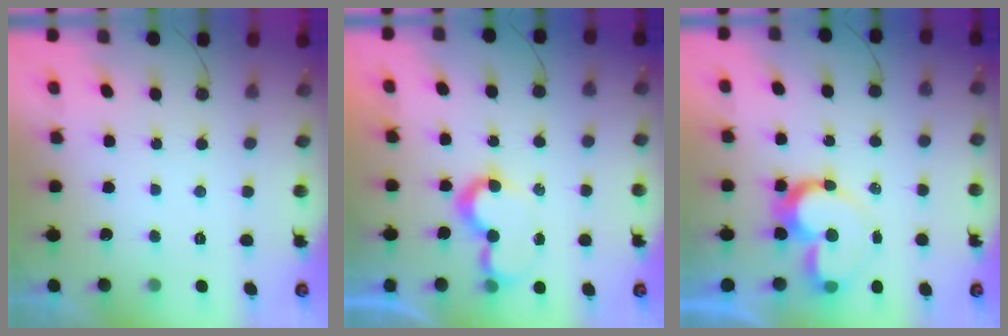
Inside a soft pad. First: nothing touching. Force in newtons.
{"total": 7.8, "press": 7.8, "slide": 0.7}
{"total": 11.3, "press": 11.3, "slide": 1.1}